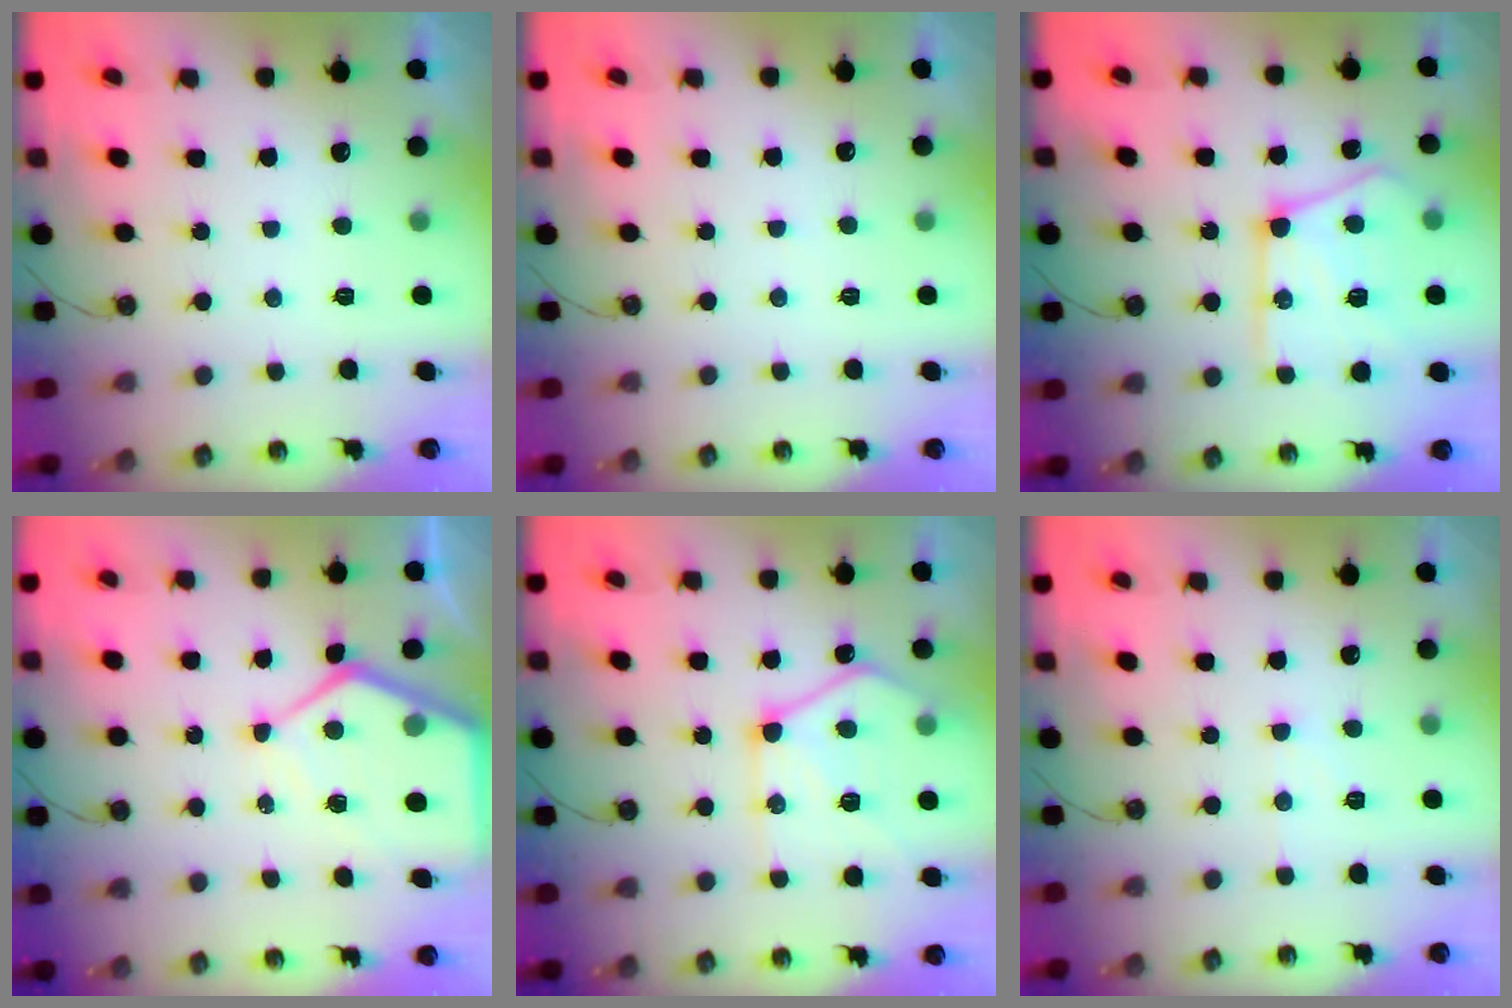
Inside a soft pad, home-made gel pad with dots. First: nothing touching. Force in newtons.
{"total": 2.5, "press": 2.5, "slide": 0.4}
{"total": 20.7, "press": 20.6, "slide": 2.2}
{"total": 11.2, "press": 11.1, "slide": 1.2}
{"total": 17.1, "press": 17.1, "slide": 1.6}
{"total": 7.2, "press": 7.2, "slide": 0.7}